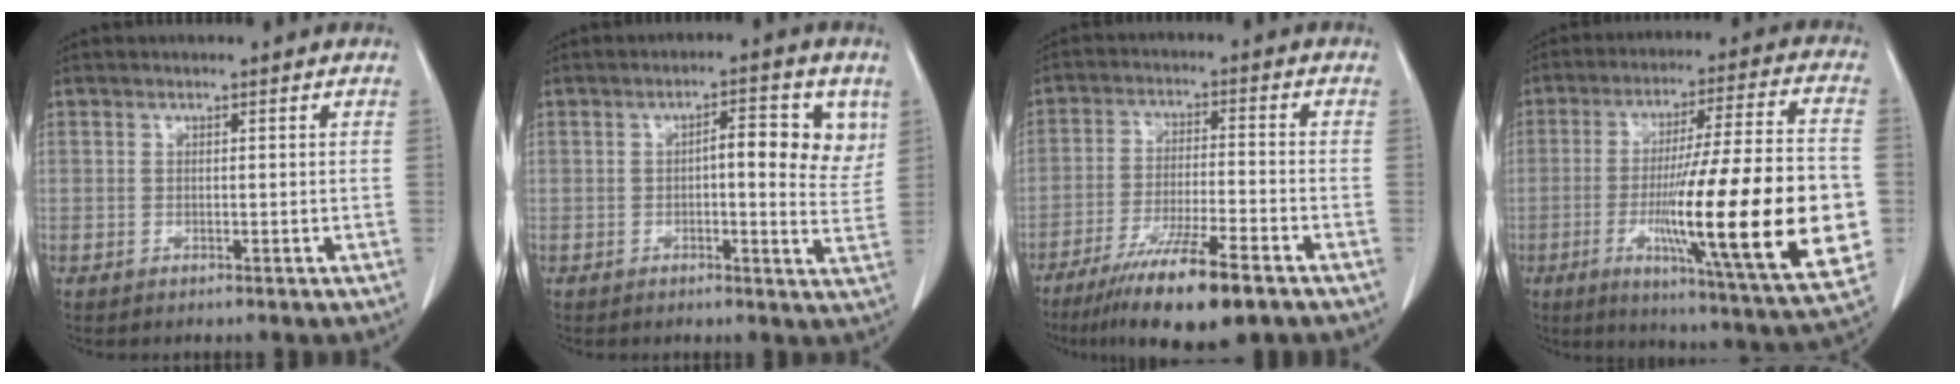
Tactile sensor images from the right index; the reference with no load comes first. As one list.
[{"total": 8.2, "force": [2.5, 2.5, 7.4], "torque": [-0.092, 0.007, 0.027]}, {"total": 12.9, "force": [-8.8, 1.1, 9.4], "torque": [-0.166, -0.035, -0.147]}, {"total": 26.4, "force": [-4.9, 1.4, 25.9], "torque": [-0.357, -0.020, -0.077]}]